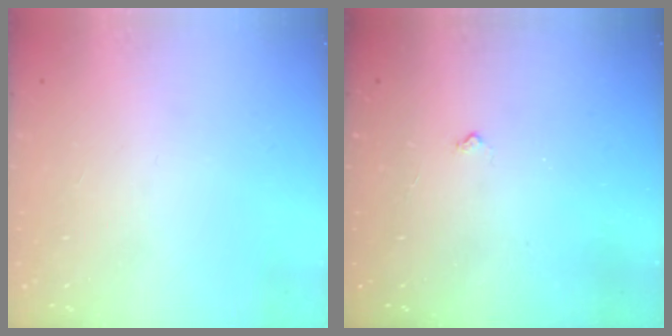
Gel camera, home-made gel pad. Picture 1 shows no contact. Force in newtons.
{"total": 3.2, "press": 3.1, "slide": 0.4}